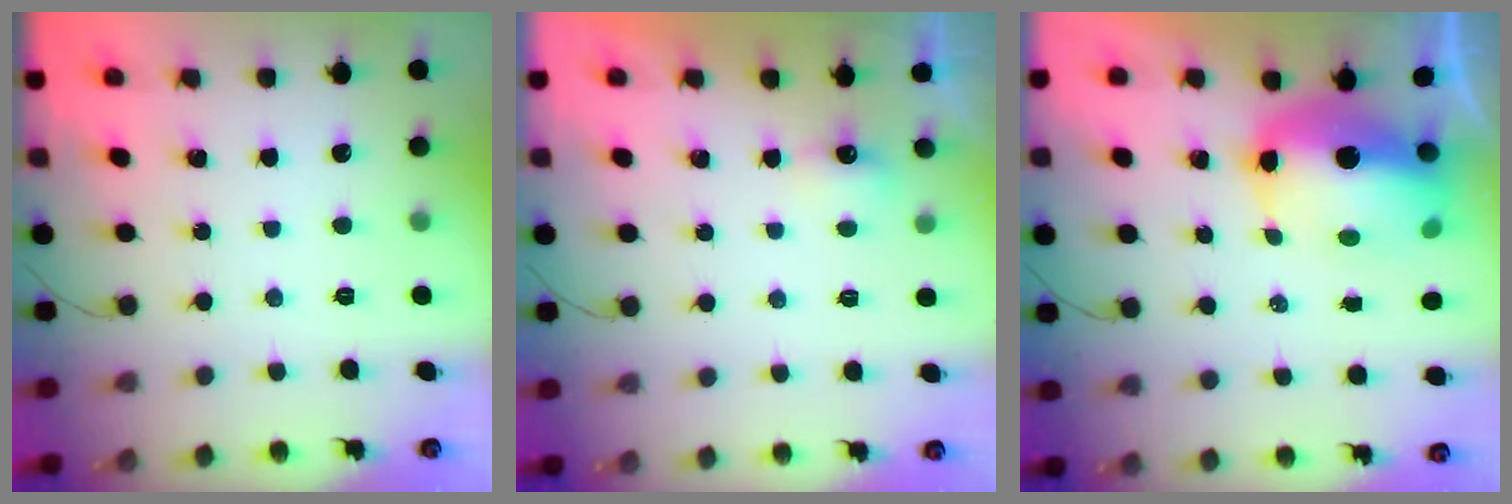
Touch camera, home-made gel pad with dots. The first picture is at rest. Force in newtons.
{"total": 3.4, "press": 3.3, "slide": 0.8}
{"total": 14.3, "press": 14.0, "slide": 2.9}